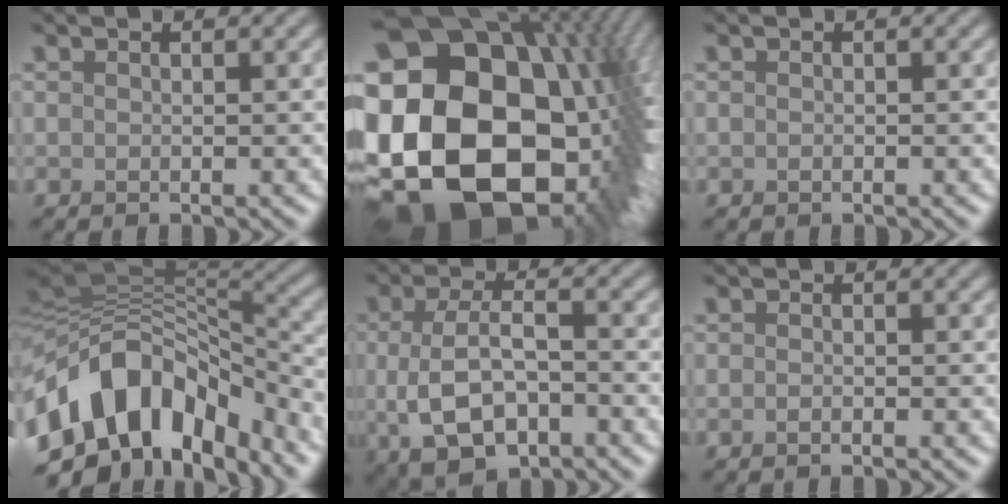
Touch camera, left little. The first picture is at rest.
{"total": 25.7, "force": [-1.1, 19.9, 16.2], "torque": [-0.318, -0.044, -0.041]}
{"total": 0.0}
{"total": 14.2, "force": [-6.1, 8.9, 9.3], "torque": [-0.179, 0.013, -0.097]}
{"total": 6.7, "force": [-1.3, 3.4, 5.5], "torque": [-0.107, -0.006, -0.027]}
{"total": 0.7, "force": [-0.3, 0.2, 0.6], "torque": [-0.010, -0.002, -0.007]}